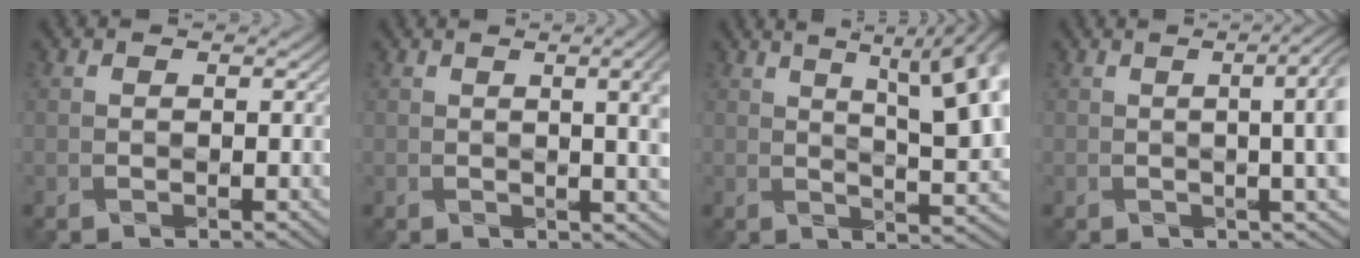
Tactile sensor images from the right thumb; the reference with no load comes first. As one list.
[{"total": 8.3, "force": [1.3, 2.4, 7.8], "torque": [-0.069, 0.022, 0.006]}, {"total": 14.6, "force": [5.2, 4.8, 12.8], "torque": [-0.165, 0.039, 0.076]}, {"total": 8.8, "force": [0.6, 2.9, 8.3], "torque": [-0.071, 0.025, 0.002]}]